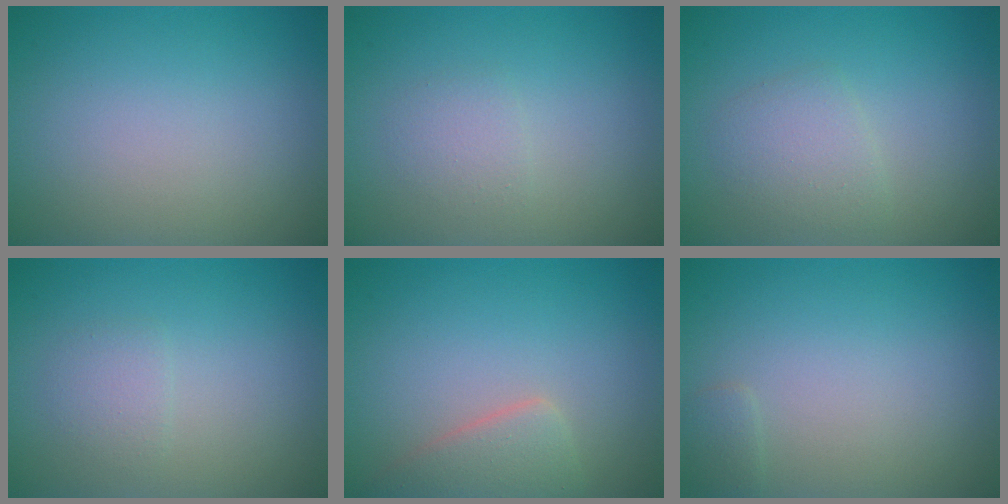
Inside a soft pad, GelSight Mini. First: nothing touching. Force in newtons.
{"total": 1.4, "press": 1.4, "slide": 0.0}
{"total": 2.3, "press": 2.3, "slide": 0.1}
{"total": 1.3, "press": 1.3, "slide": 0.1}
{"total": 2.8, "press": 2.8, "slide": 0.3}
{"total": 0.8, "press": 0.8, "slide": 0.1}